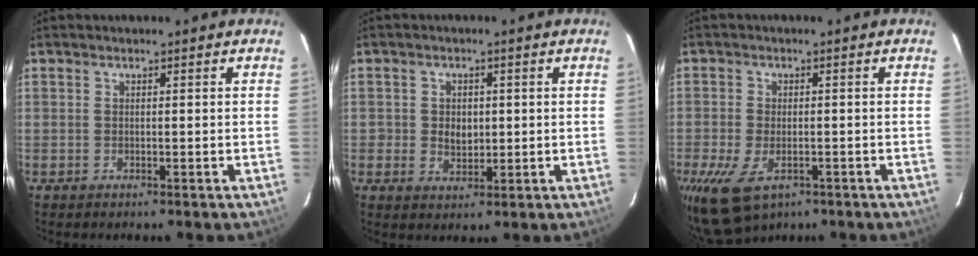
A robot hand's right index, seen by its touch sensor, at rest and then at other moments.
{"total": 3.7, "force": [0.0, 3.1, 1.9], "torque": [-0.036, 0.003, 0.002]}
{"total": 7.5, "force": [-3.9, 4.2, 4.8], "torque": [-0.110, -0.022, -0.068]}